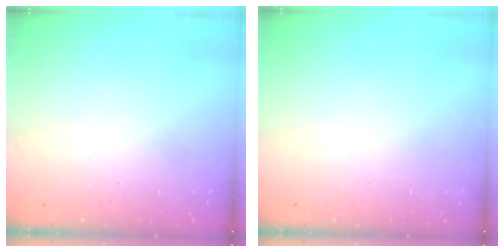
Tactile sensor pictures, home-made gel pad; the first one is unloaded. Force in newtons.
{"total": 0.0}